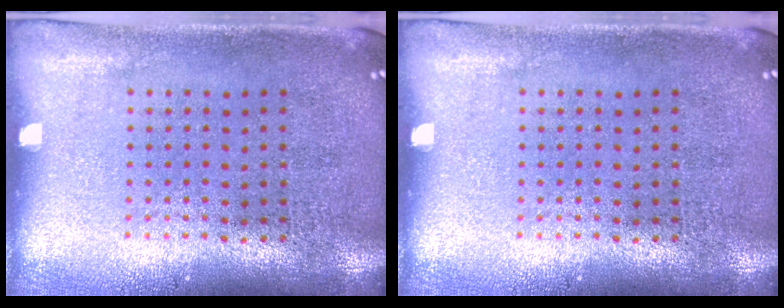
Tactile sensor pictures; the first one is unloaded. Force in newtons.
{"total": 0.0}